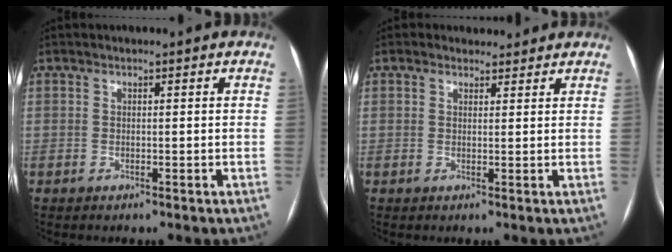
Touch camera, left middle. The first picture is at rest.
{"total": 3.0, "force": [2.5, 1.6, 0.3], "torque": [-0.004, 0.021, 0.036]}